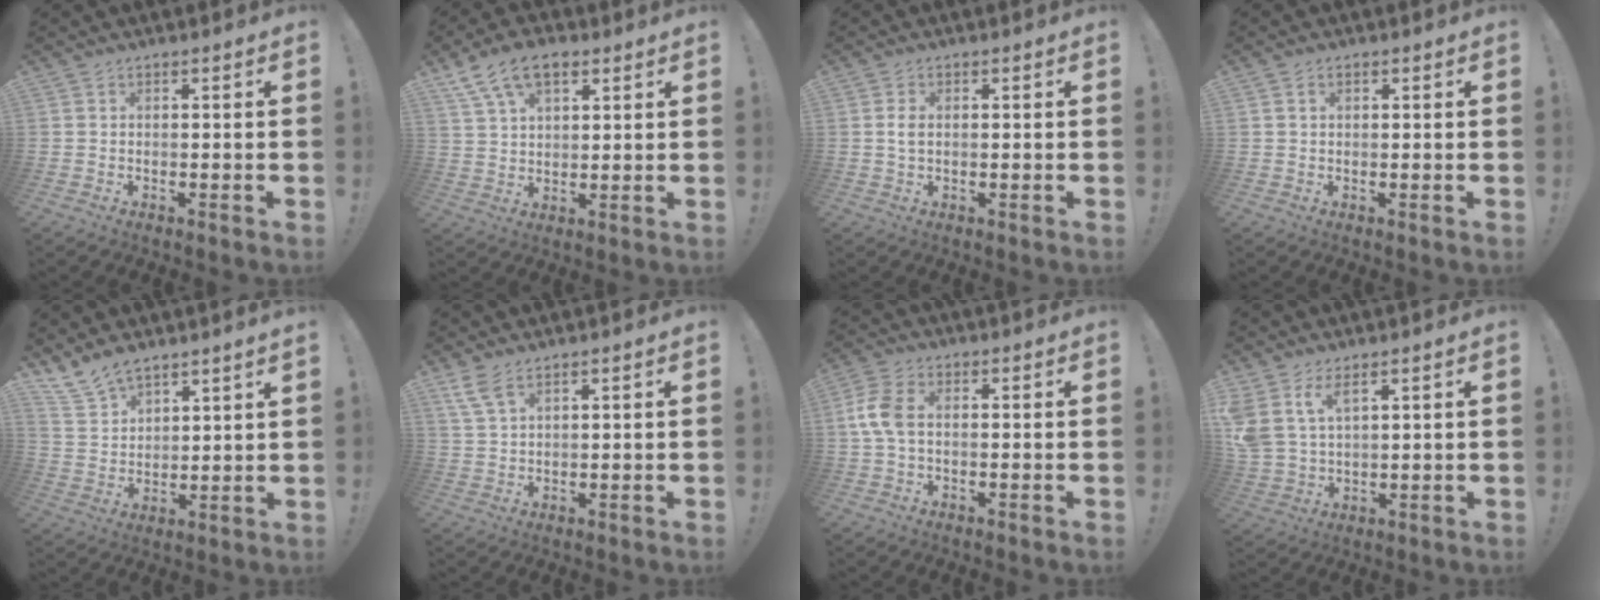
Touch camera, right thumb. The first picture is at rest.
{"total": 11.1, "force": [6.2, 6.3, 6.7], "torque": [-0.121, -0.014, 0.121]}
{"total": 2.5, "force": [0.2, 1.4, 2.1], "torque": [-0.042, -0.001, 0.000]}
{"total": 1.3, "force": [0.6, 0.9, 0.7], "torque": [-0.007, 0.001, 0.009]}
{"total": 8.7, "force": [7.9, 2.7, 2.4], "torque": [-0.056, -0.055, 0.156]}
{"total": 5.5, "force": [3.7, 2.1, 3.5], "torque": [-0.067, -0.014, 0.071]}
{"total": 7.3, "force": [0.0, 4.2, 6.0], "torque": [-0.130, 0.005, 0.004]}
{"total": 7.3, "force": [4.4, 3.4, 4.7], "torque": [-0.103, -0.017, 0.088]}